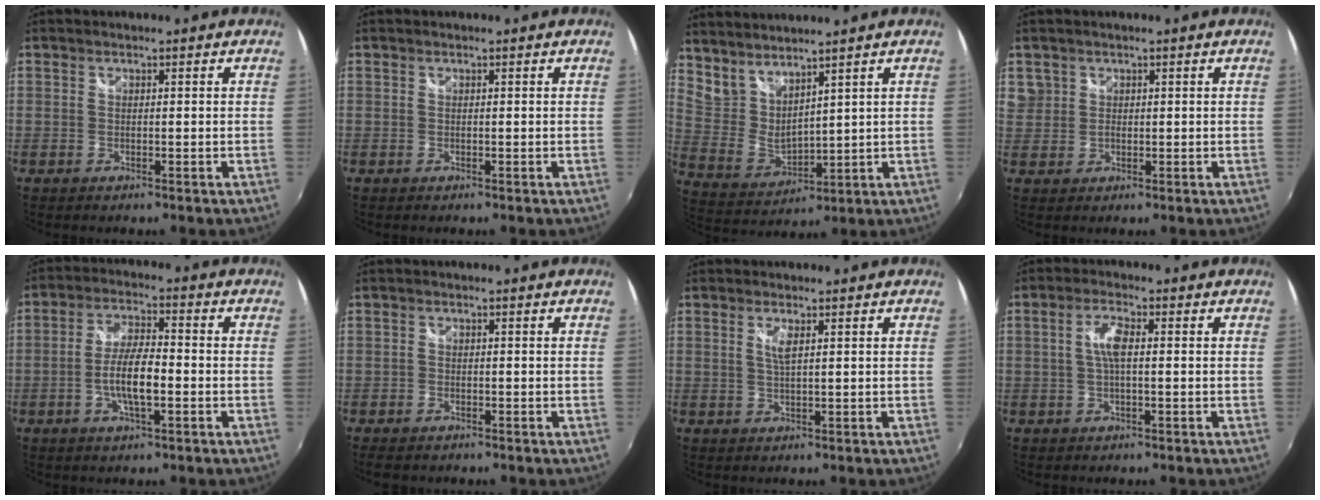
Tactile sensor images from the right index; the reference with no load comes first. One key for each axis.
{"total": 0.0}
{"total": 10.0, "fx": 7.9, "fy": 3.6, "fz": 4.9, "tx": -0.096, "ty": -0.009, "tz": 0.168}
{"total": 4.5, "fx": 1.3, "fy": 4.2, "fz": 0.8, "tx": -0.010, "ty": 0.008, "tz": 0.026}
{"total": 7.7, "fx": -2.1, "fy": 2.0, "fz": 7.2, "tx": -0.141, "ty": 0.003, "tz": -0.039}
{"total": 2.7, "fx": -2.0, "fy": 1.5, "fz": 1.0, "tx": -0.028, "ty": -0.007, "tz": -0.034}
{"total": 2.1, "fx": 0.8, "fy": 0.3, "fz": 2.0, "tx": -0.037, "ty": -0.002, "tz": 0.014}
{"total": 3.9, "fx": 0.2, "fy": 0.9, "fz": 3.8, "tx": -0.075, "ty": 0.006, "tz": 0.004}